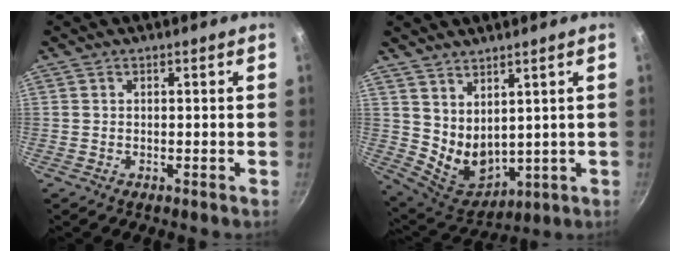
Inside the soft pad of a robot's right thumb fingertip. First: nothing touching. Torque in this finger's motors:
{"motor_torque": [-0.20, 0.80, 0.14, -0.02, 0.05]}